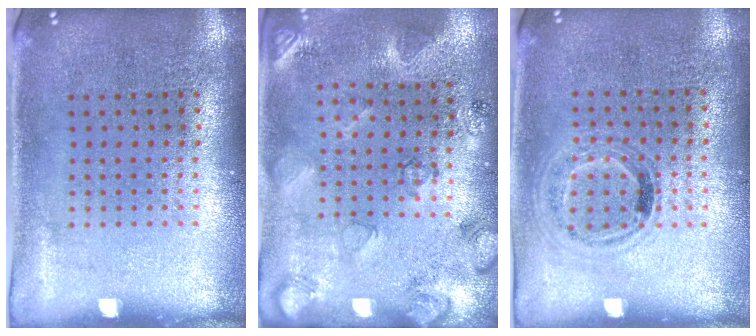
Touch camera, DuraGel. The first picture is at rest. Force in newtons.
{"total": 2.2, "press": 1.9, "slide": 1.1}
{"total": 0.9, "press": 0.7, "slide": 0.5}